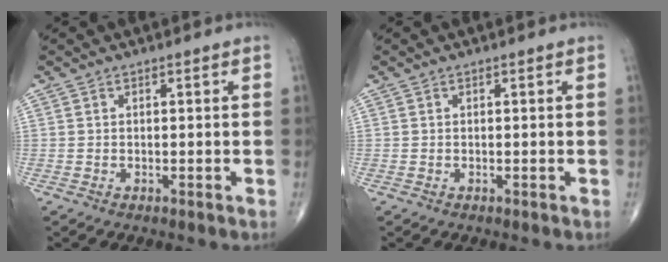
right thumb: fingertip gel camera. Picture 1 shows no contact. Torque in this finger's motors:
{"motor_torque": [0.00, 0.00, -0.02, 0.02, 0.03]}